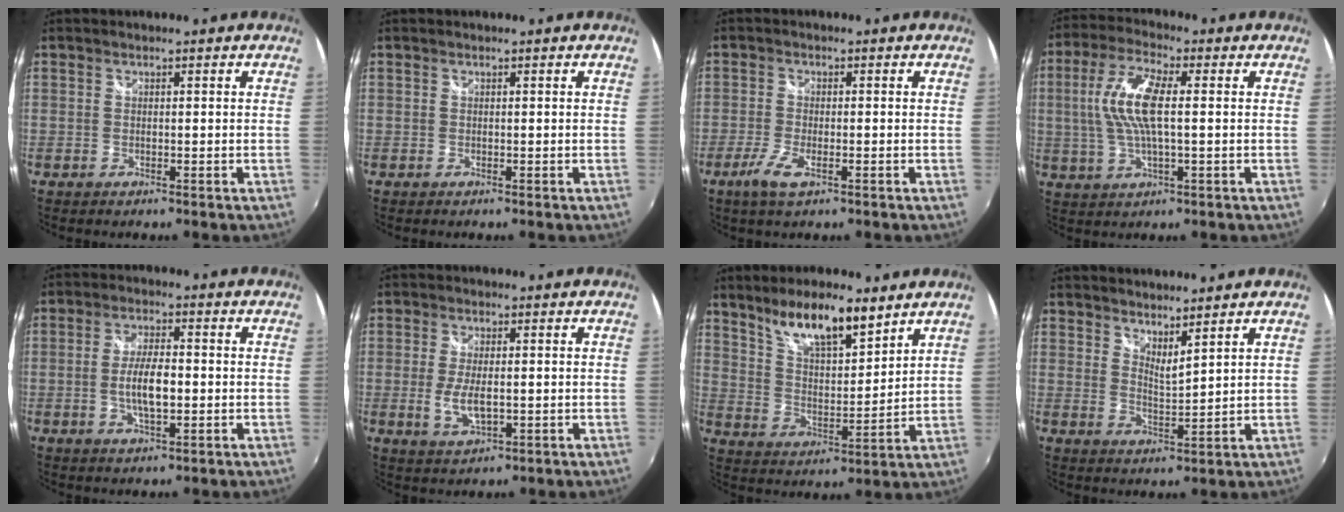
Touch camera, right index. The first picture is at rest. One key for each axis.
{"total": 0.0}
{"total": 4.8, "fx": -2.7, "fy": 1.3, "fz": 3.8, "tx": -0.091, "ty": -0.012, "tz": -0.054}
{"total": 10.7, "fx": 0.9, "fy": 3.2, "fz": 10.2, "tx": -0.207, "ty": 0.007, "tz": 0.016}
{"total": 6.6, "fx": -1.0, "fy": 2.2, "fz": 6.2, "tx": -0.119, "ty": -0.003, "tz": -0.016}
{"total": 5.6, "fx": -0.8, "fy": 2.3, "fz": 5.1, "tx": -0.104, "ty": -0.012, "tz": -0.012}
{"total": 12.7, "fx": 9.1, "fy": 3.5, "fz": 8.1, "tx": -0.135, "ty": 0.005, "tz": 0.164}
{"total": 5.0, "fx": 4.5, "fy": 0.5, "fz": 2.1, "tx": -0.030, "ty": -0.005, "tz": 0.071}